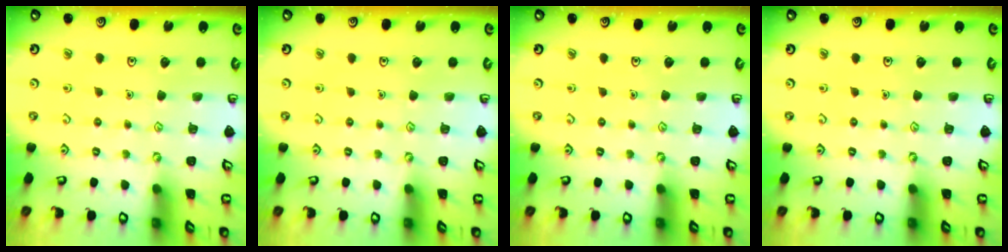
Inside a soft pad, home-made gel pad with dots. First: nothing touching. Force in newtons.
{"total": 0.0}
{"total": 0.0}
{"total": 0.0}